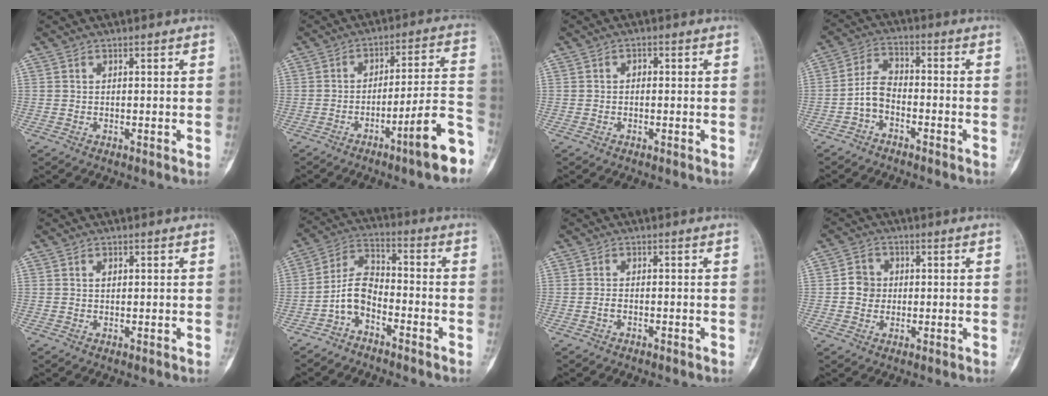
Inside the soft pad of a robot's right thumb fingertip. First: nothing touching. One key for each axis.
{"total": 12.6, "fx": -7.0, "fy": 1.0, "fz": 10.5, "tx": -0.142, "ty": 0.053, "tz": -0.106}
{"total": 1.0, "fx": -0.1, "fy": 0.8, "fz": 0.7, "tx": -0.004, "ty": 0.004, "tz": -0.006}
{"total": 5.3, "fx": -2.6, "fy": 3.2, "fz": 3.3, "tx": -0.061, "ty": 0.032, "tz": -0.060}
{"total": 0.9, "fx": 0.3, "fy": 0.6, "fz": 0.6, "tx": -0.006, "ty": 0.002, "tz": 0.004}
{"total": 7.4, "fx": -4.0, "fy": 4.1, "fz": 4.7, "tx": -0.089, "ty": 0.059, "tz": -0.089}
{"total": 1.0, "fx": -0.6, "fy": 0.5, "fz": 0.7, "tx": -0.012, "ty": 0.005, "tz": -0.011}
{"total": 4.3, "fx": 0.0, "fy": 4.0, "fz": 1.6, "tx": -0.006, "ty": 0.007, "tz": -0.007}